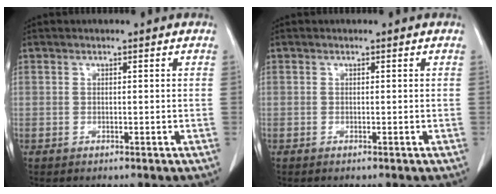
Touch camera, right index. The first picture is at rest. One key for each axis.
{"total": 0.0}